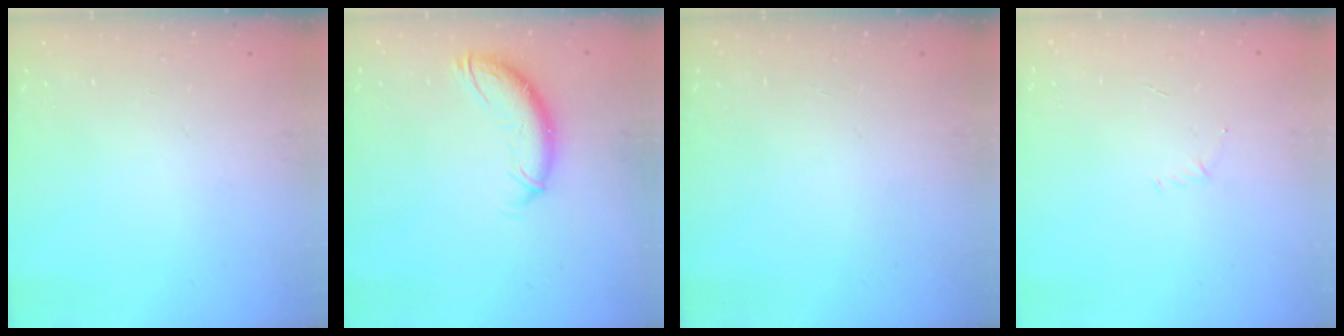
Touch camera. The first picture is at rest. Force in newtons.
{"total": 10.7, "press": 10.6, "slide": 1.5}
{"total": 0.0}
{"total": 2.9, "press": 2.8, "slide": 0.8}